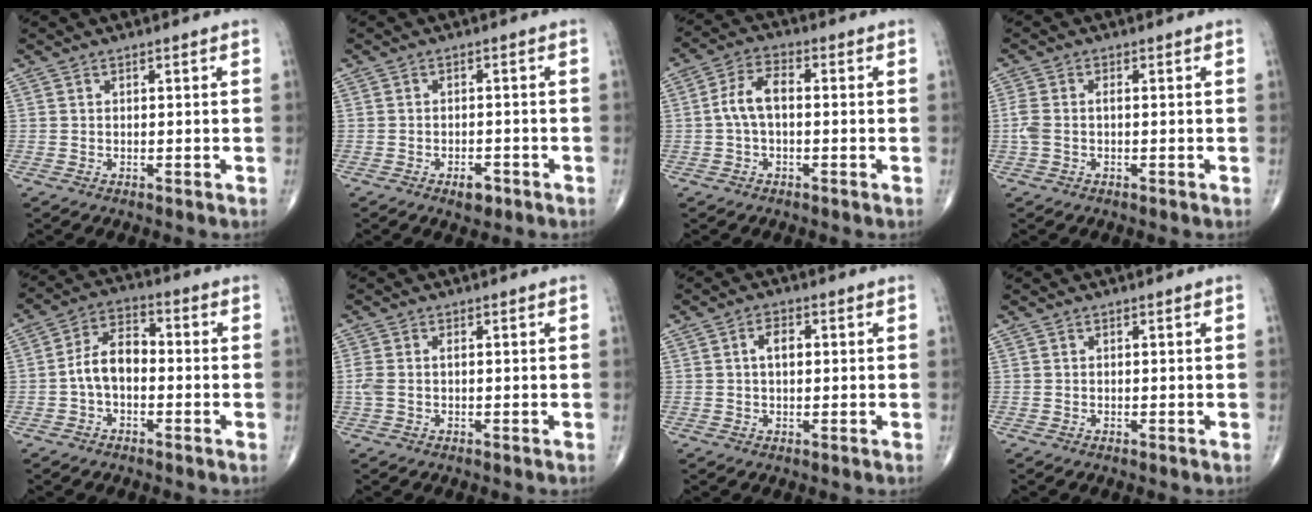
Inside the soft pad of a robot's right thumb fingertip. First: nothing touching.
{"total": 3.0, "force": [-1.8, 1.5, 1.9], "torque": [-0.023, 0.006, -0.024]}
{"total": 6.1, "force": [-0.3, 3.2, 5.2], "torque": [-0.102, 0.023, -0.012]}
{"total": 3.2, "force": [-0.4, 1.7, 2.7], "torque": [-0.080, 0.010, -0.010]}
{"total": 7.6, "force": [-1.3, 4.7, 5.9], "torque": [-0.099, 0.032, -0.036]}
{"total": 2.5, "force": [-0.1, 1.3, 2.1], "torque": [-0.070, 0.008, -0.003]}
{"total": 3.4, "force": [0.5, 1.9, 2.7], "torque": [-0.045, 0.006, 0.005]}
{"total": 0.0}